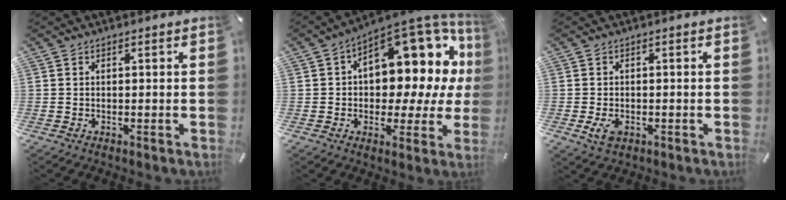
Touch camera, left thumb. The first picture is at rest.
{"total": 16.3, "force": [7.7, 9.3, 11.0], "torque": [-0.129, -0.080, 0.126]}
{"total": 3.4, "force": [-1.2, 2.3, 2.3], "torque": [-0.060, -0.001, -0.025]}